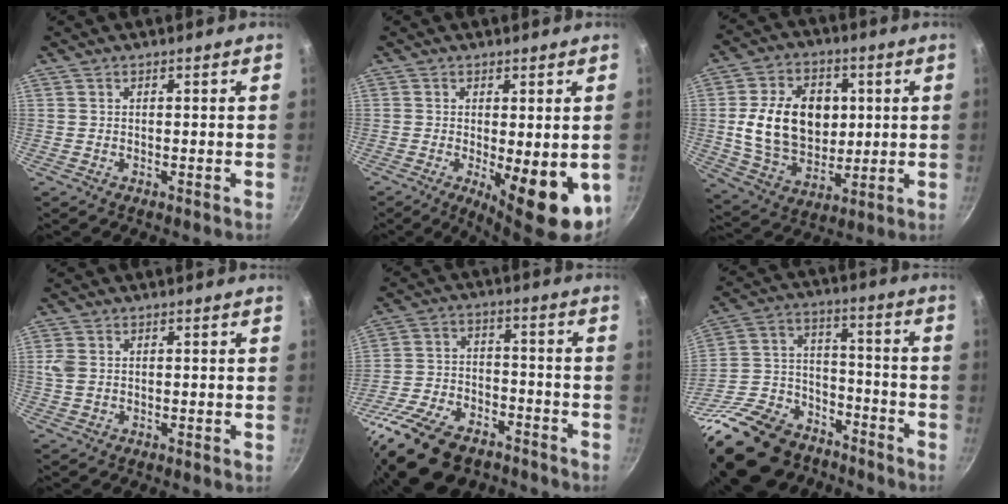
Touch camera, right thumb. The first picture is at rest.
{"total": 11.2, "force": [-2.3, 3.7, 10.3], "torque": [-0.120, -0.010, -0.017]}
{"total": 17.8, "force": [2.1, 12.9, 12.0], "torque": [-0.180, 0.000, 0.042]}
{"total": 2.9, "force": [0.3, 2.2, 1.9], "torque": [-0.041, 0.003, 0.007]}
{"total": 20.8, "force": [-14.3, 10.9, 10.6], "torque": [-0.195, 0.055, -0.245]}
{"total": 26.9, "force": [-18.8, 14.9, 12.3], "torque": [-0.213, 0.097, -0.304]}